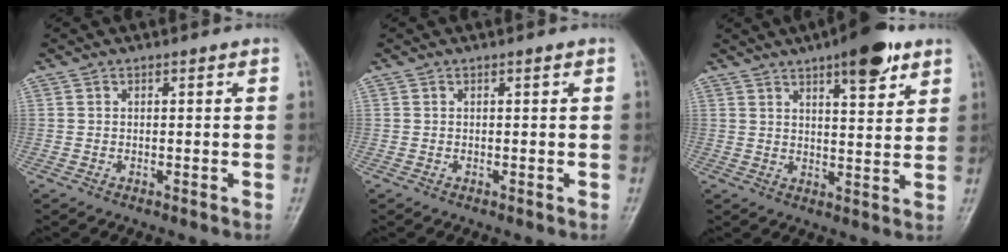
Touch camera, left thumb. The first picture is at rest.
{"total": 0.0}
{"total": 10.6, "force": [6.4, 3.3, 7.7], "torque": [-0.090, -0.030, 0.089]}